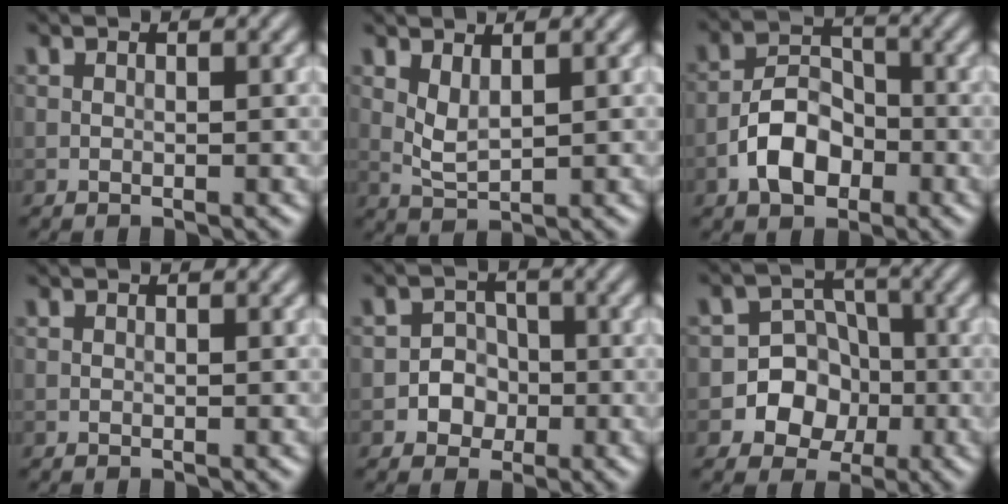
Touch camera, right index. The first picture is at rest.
{"total": 2.0, "force": [1.0, 0.8, 1.6], "torque": [-0.040, -0.003, 0.024]}
{"total": 5.0, "force": [-2.2, 3.2, 3.1], "torque": [-0.052, 0.008, -0.045]}
{"total": 0.0}
{"total": 2.7, "force": [-0.9, 2.4, 0.7], "torque": [0.012, 0.004, -0.029]}
{"total": 7.0, "force": [-2.2, 6.4, 1.7], "torque": [-0.001, 0.013, -0.063]}